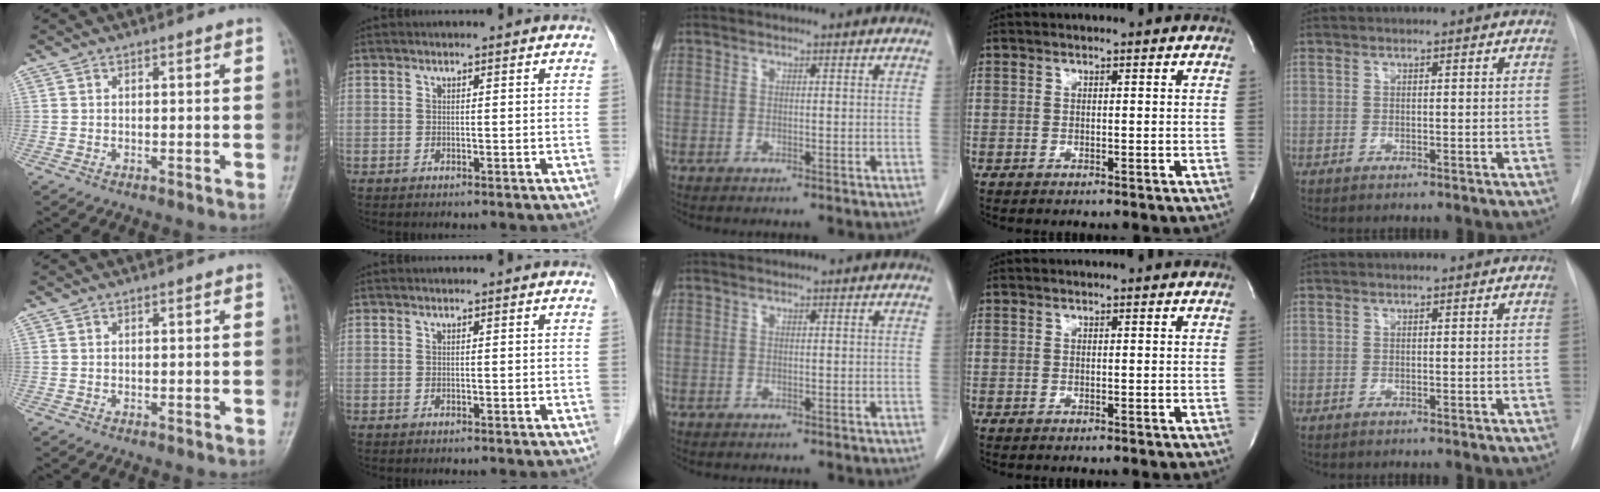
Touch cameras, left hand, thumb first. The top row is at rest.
{}